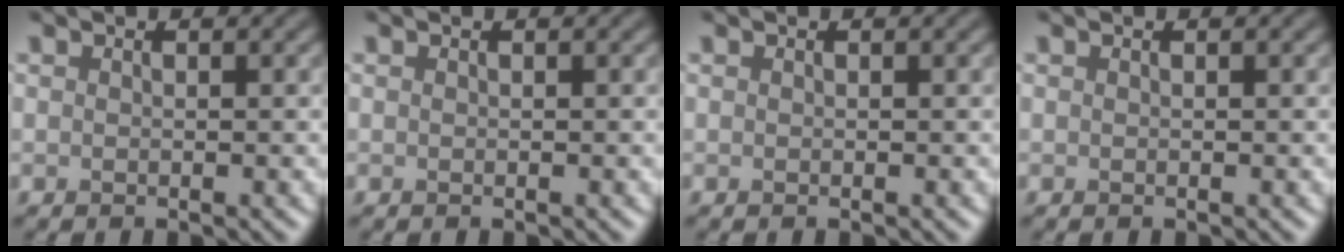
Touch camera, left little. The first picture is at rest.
{"total": 0.0}
{"total": 0.0}
{"total": 0.0}